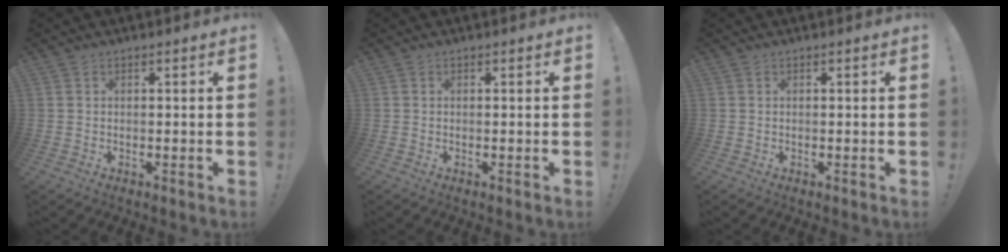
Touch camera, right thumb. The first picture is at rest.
{"total": 0.0}
{"total": 0.0}